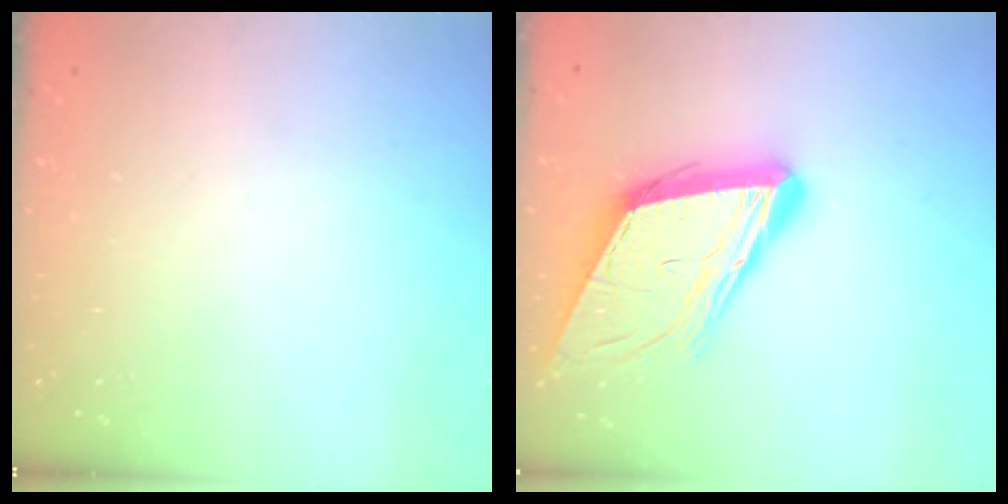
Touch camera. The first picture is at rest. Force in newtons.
{"total": 15.9, "press": 15.4, "slide": 4.0}